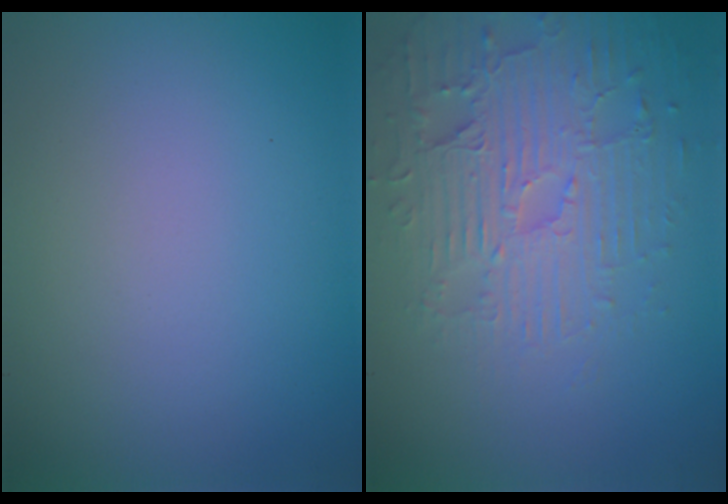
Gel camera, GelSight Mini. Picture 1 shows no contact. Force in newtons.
{"total": 4.6, "press": 4.2, "slide": 1.9}